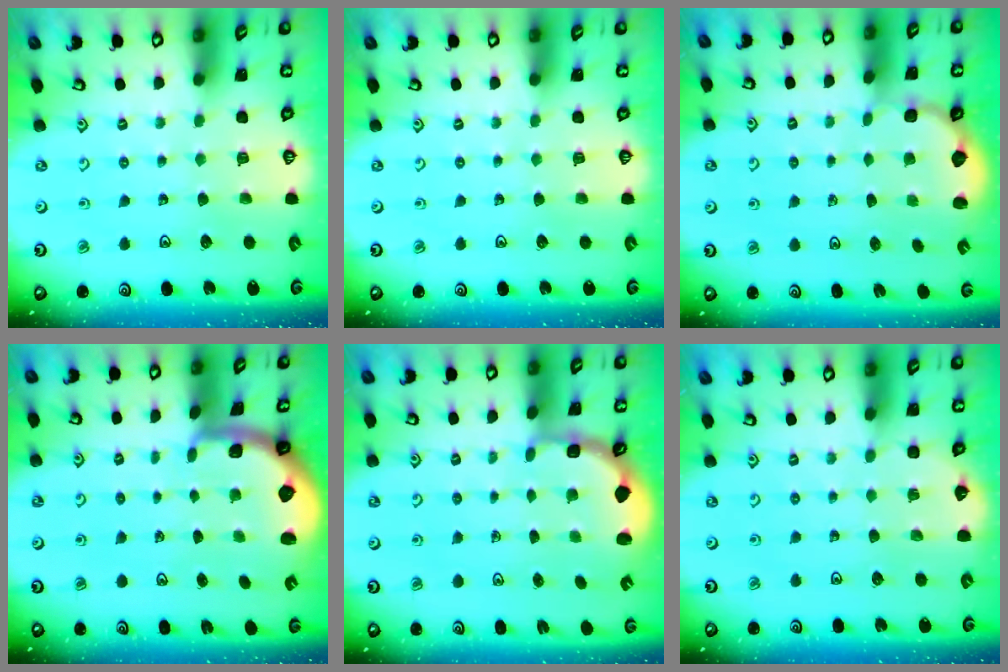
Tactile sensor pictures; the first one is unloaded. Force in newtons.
{"total": 0.0}
{"total": 2.1, "press": 1.4, "slide": 1.5}
{"total": 1.2, "press": 1.2, "slide": 0.3}
{"total": 2.9, "press": 1.8, "slide": 2.3}
{"total": 2.1, "press": 2.1, "slide": 0.2}